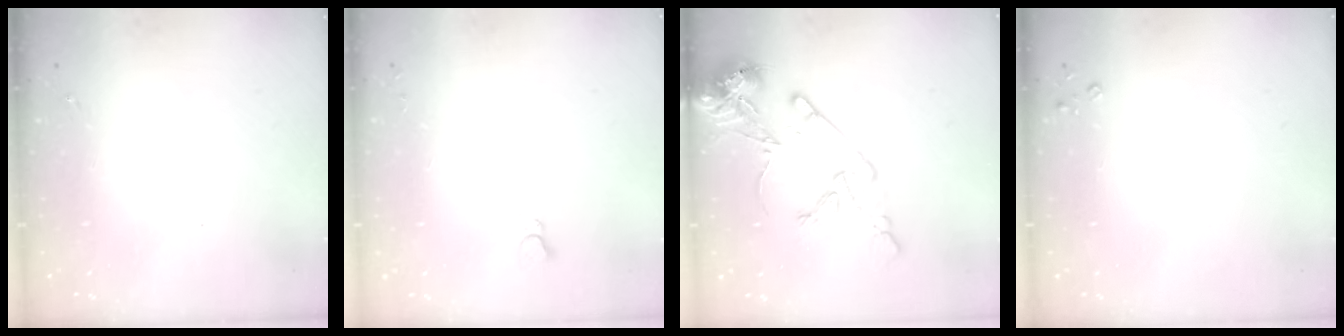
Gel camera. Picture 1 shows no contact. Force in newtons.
{"total": 2.5, "press": 2.5, "slide": 0.2}
{"total": 13.7, "press": 13.5, "slide": 2.3}
{"total": 2.6, "press": 2.6, "slide": 0.3}